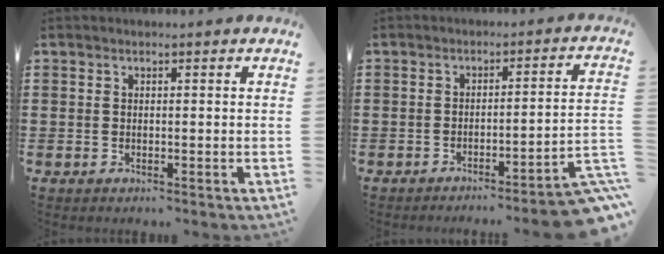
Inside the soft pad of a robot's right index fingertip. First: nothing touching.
{"total": 5.2, "force": [-4.1, -0.1, 3.3], "torque": [-0.054, -0.011, -0.079]}